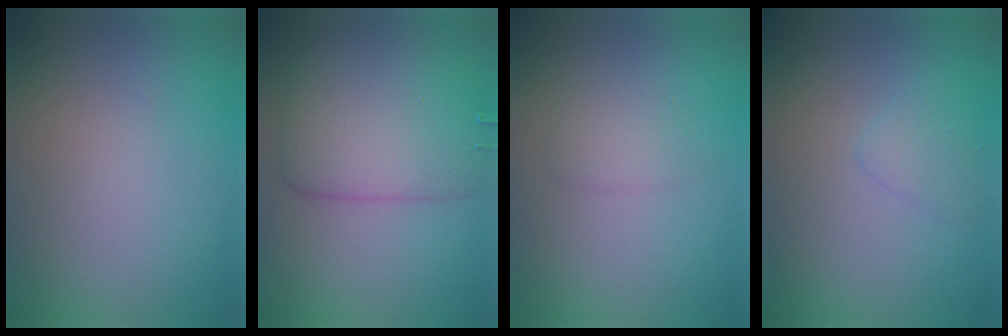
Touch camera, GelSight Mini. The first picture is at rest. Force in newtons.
{"total": 6.3, "press": 6.3, "slide": 0.1}
{"total": 1.4, "press": 1.4, "slide": 0.0}
{"total": 1.5, "press": 1.5, "slide": 0.0}